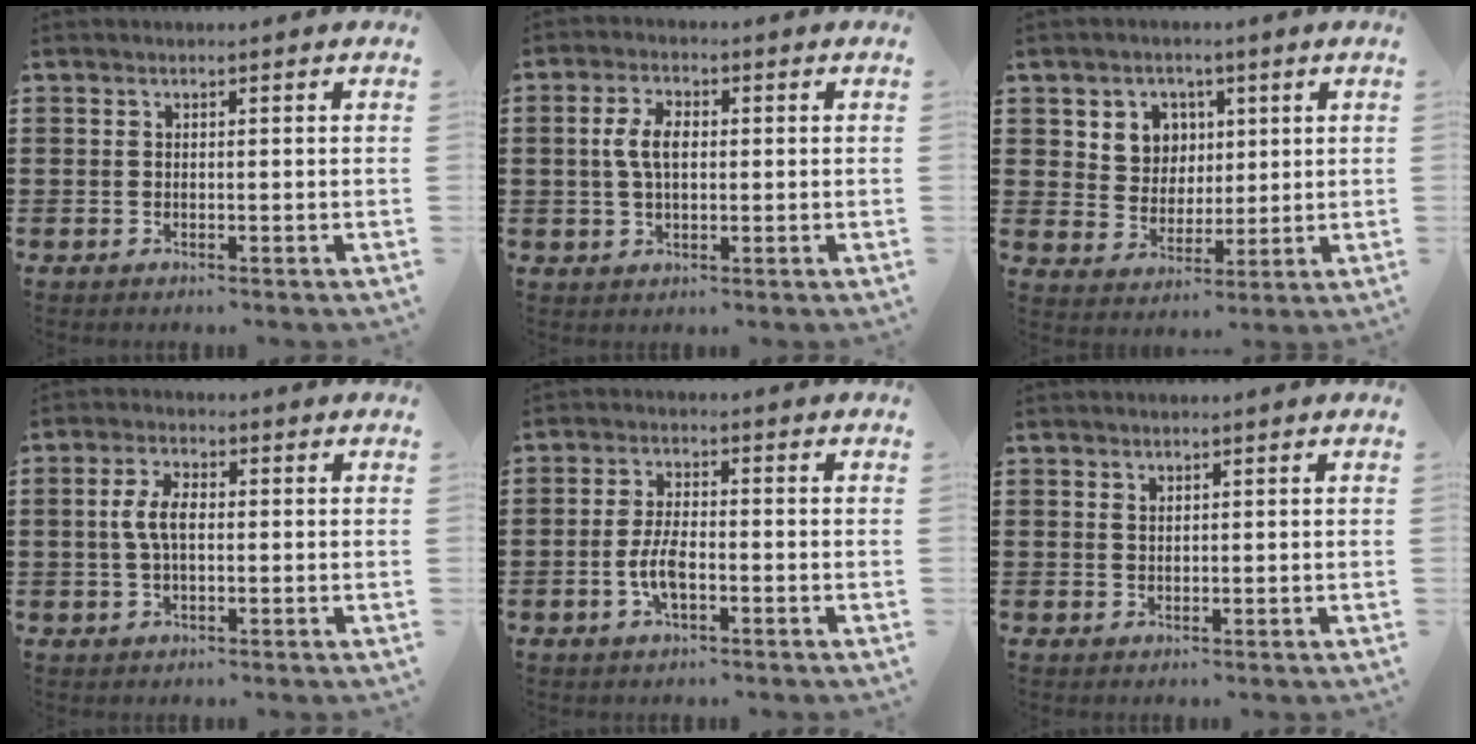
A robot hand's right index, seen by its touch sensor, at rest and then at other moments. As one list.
[{"total": 5.1, "force": [0.4, 2.7, 4.3], "torque": [-0.102, 0.006, 0.001]}, {"total": 5.7, "force": [2.3, 5.1, 1.0], "torque": [-0.041, 0.008, 0.039]}, {"total": 4.9, "force": [0.2, 2.3, 4.4], "torque": [-0.107, 0.001, -0.006]}, {"total": 5.0, "force": [-1.3, 2.0, 4.3], "torque": [-0.097, 0.001, -0.029]}, {"total": 0.9, "force": [0.7, 0.5, 0.2], "torque": [-0.007, 0.003, 0.014]}]